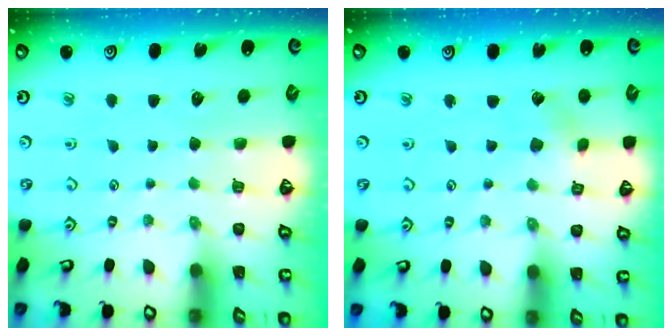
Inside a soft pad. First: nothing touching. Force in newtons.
{"total": 2.1, "press": 2.1, "slide": 0.1}